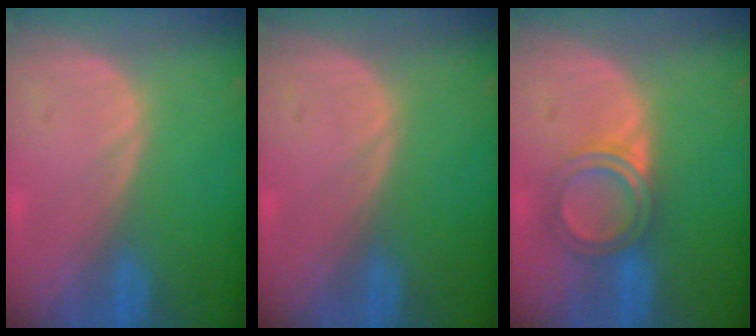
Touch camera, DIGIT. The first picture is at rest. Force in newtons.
{"total": 0.0}
{"total": 5.0, "press": 4.7, "slide": 1.6}